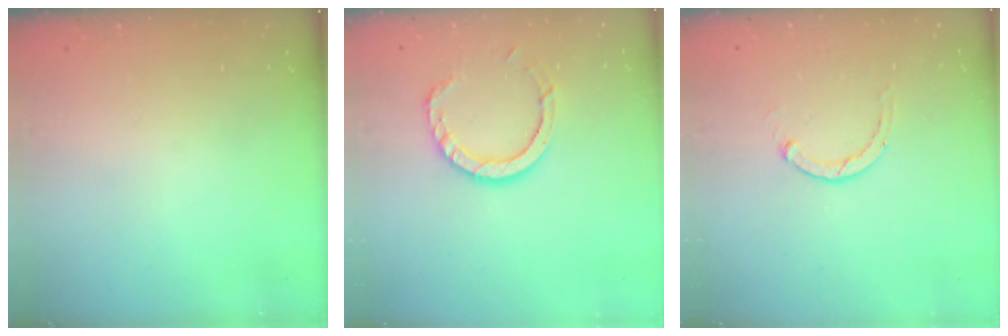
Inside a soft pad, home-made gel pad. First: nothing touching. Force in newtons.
{"total": 8.9, "press": 8.8, "slide": 1.2}
{"total": 2.8, "press": 2.8, "slide": 0.5}